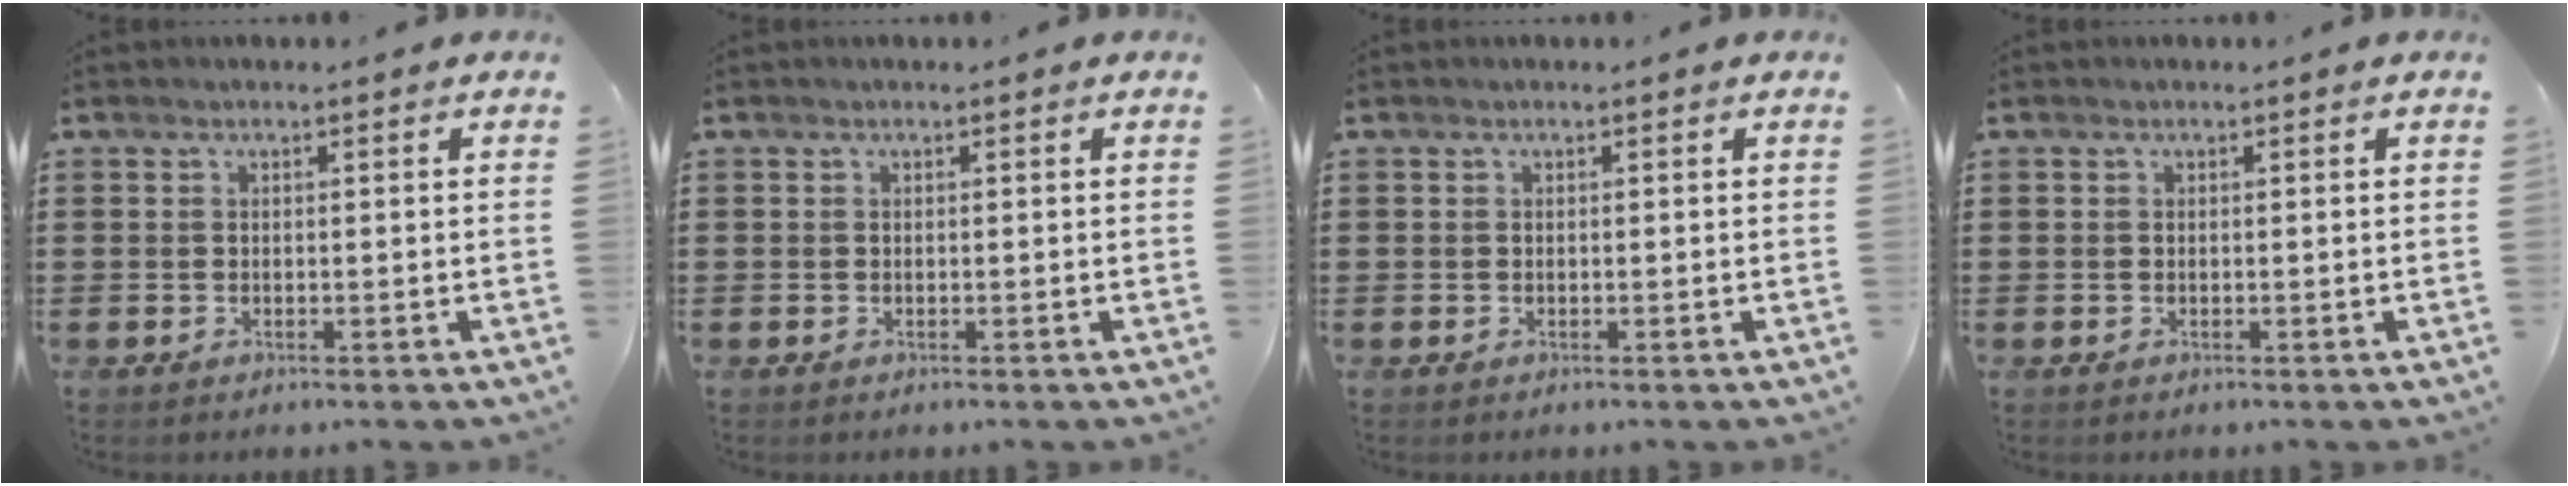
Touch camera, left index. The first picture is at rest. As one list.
[{"total": 0.0}, {"total": 0.0}, {"total": 0.0}]